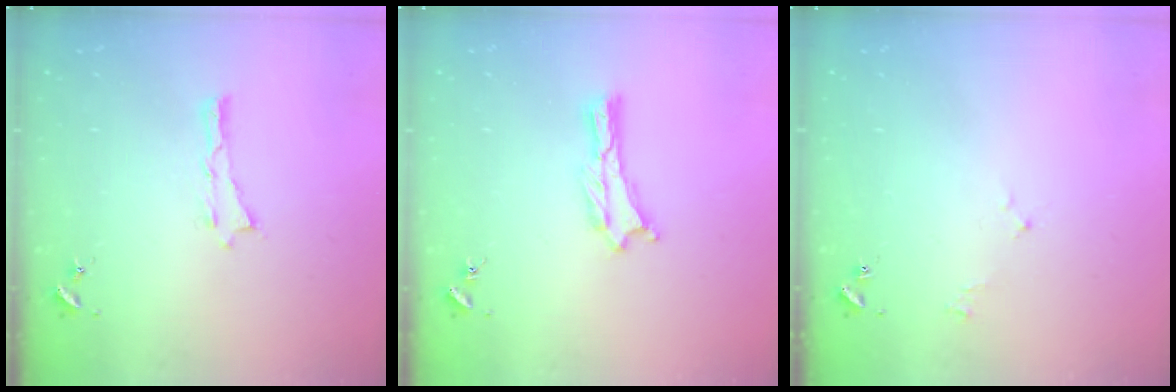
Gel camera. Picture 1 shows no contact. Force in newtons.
{"total": 0.0}
{"total": 1.6, "press": 1.5, "slide": 0.3}